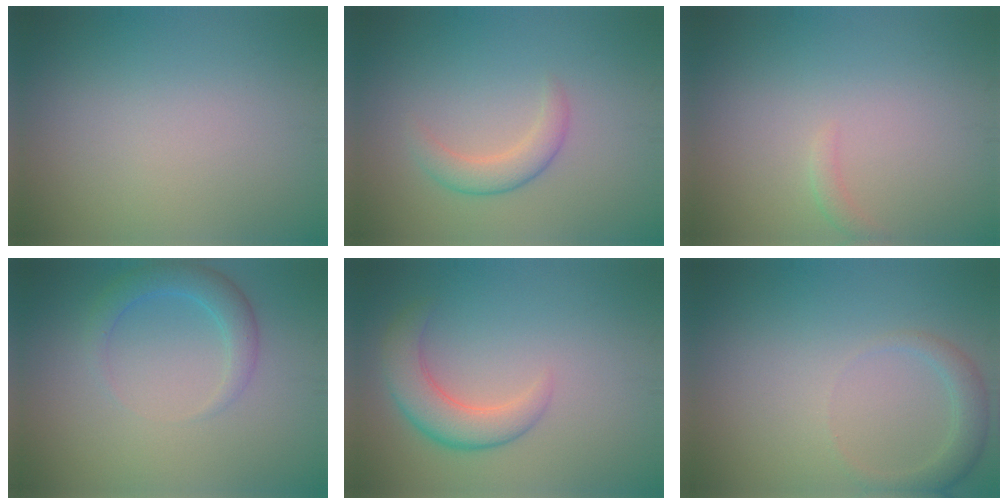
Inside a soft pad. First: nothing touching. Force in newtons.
{"total": 2.4, "press": 2.4, "slide": 0.2}
{"total": 0.9, "press": 0.8, "slide": 0.1}
{"total": 2.6, "press": 2.6, "slide": 0.2}
{"total": 4.1, "press": 4.1, "slide": 0.2}
{"total": 2.2, "press": 2.2, "slide": 0.2}